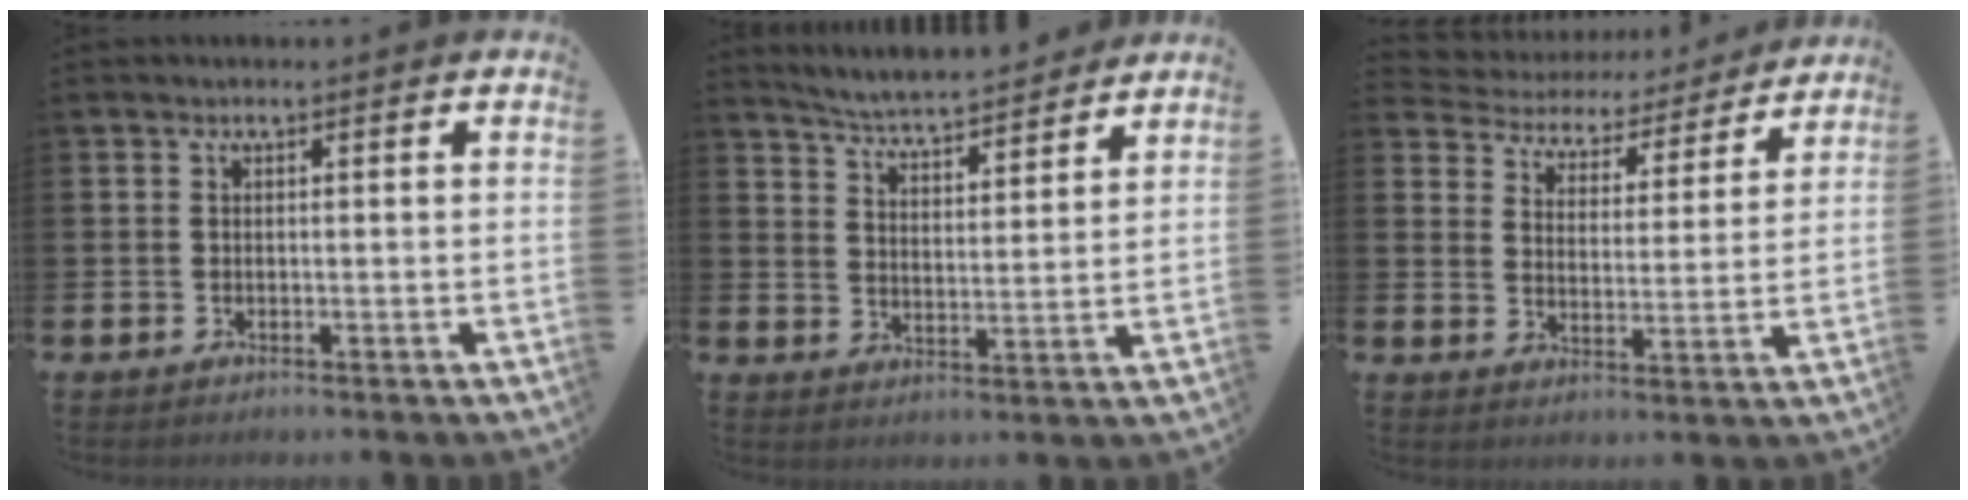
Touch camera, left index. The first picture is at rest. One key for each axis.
{"total": 5.4, "fx": 5.4, "fy": 0.1, "fz": 0.7, "tx": -0.038, "ty": -0.041, "tz": 0.093}
{"total": 4.5, "fx": 4.1, "fy": 1.9, "fz": 0.0, "tx": -0.034, "ty": -0.036, "tz": 0.064}